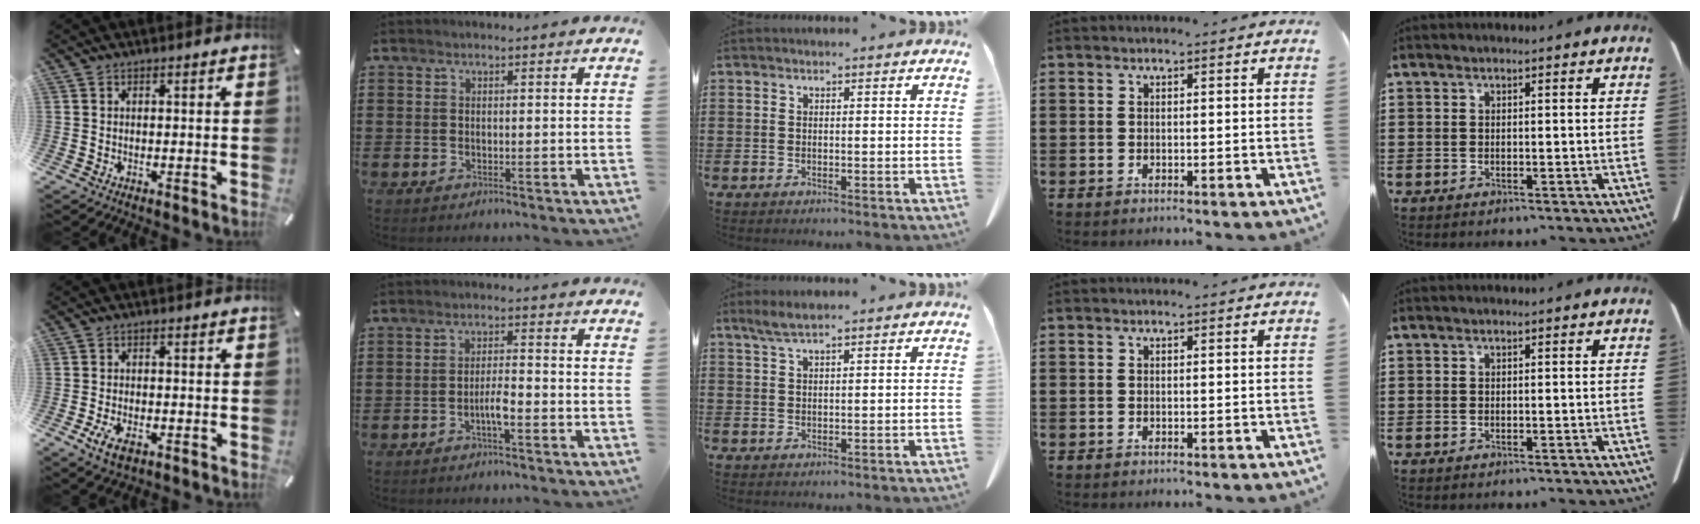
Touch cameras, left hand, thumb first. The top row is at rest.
{"thumb": {"total": 4.4, "force": [-2.1, 2.4, 3.1], "torque": [-0.069, 0.004, -0.039]}, "index": {"total": 3.2, "force": [-1.5, 0.6, 2.8], "torque": [-0.058, 0.004, -0.031]}, "middle": {"total": 2.5, "force": [1.9, 0.3, 1.7], "torque": [-0.037, 0.001, 0.034]}}